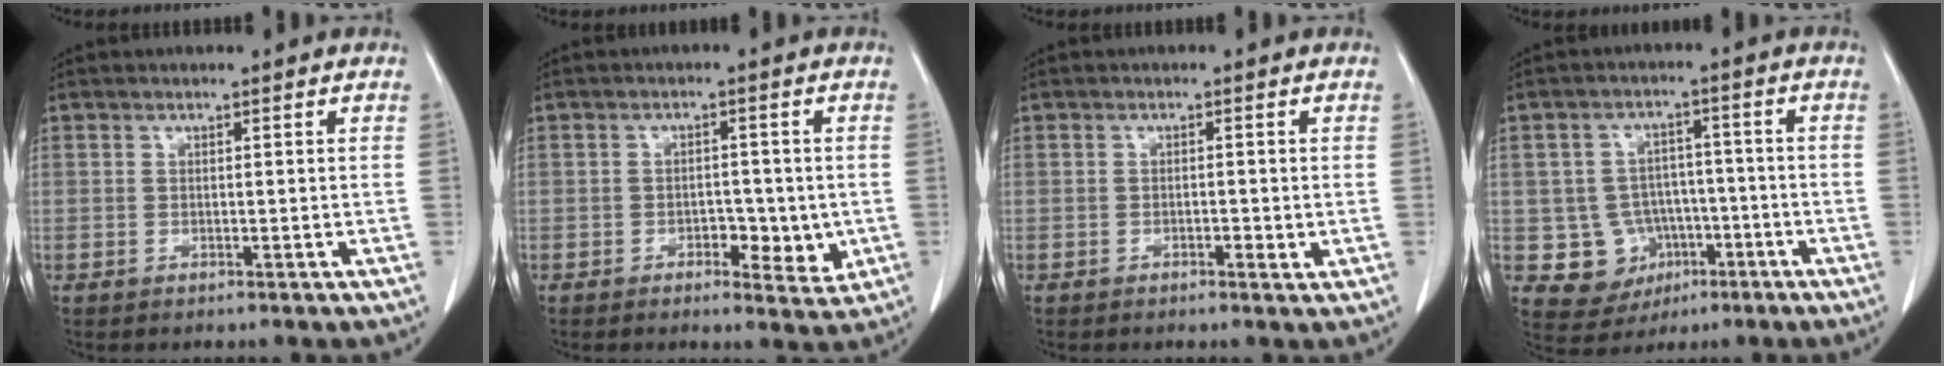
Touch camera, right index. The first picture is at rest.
{"total": 5.3, "force": [-1.3, 2.7, 4.4], "torque": [-0.052, 0.001, -0.011]}
{"total": 1.6, "force": [-0.5, 0.6, 1.4], "torque": [-0.022, 0.000, -0.004]}
{"total": 8.3, "force": [-2.4, 7.7, 1.7], "torque": [-0.032, 0.021, -0.025]}